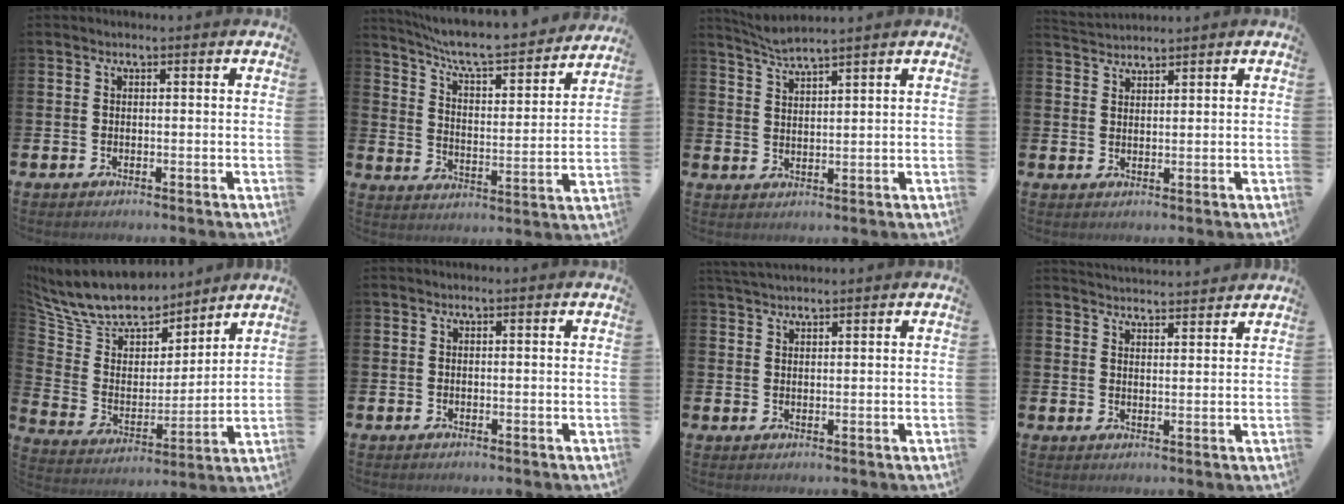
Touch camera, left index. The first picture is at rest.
{"total": 7.7, "force": [7.2, 0.9, 2.8], "torque": [-0.083, -0.054, 0.119]}
{"total": 3.6, "force": [3.5, -0.3, 0.6], "torque": [-0.022, -0.014, 0.063]}
{"total": 2.4, "force": [2.4, 0.3, -0.2], "torque": [-0.004, -0.007, 0.045]}
{"total": 11.7, "force": [10.8, 3.6, 2.7], "torque": [-0.103, -0.073, 0.192]}
{"total": 0.0}
{"total": 2.5, "force": [2.4, 0.3, 0.5], "torque": [-0.011, -0.006, 0.045]}
{"total": 3.8, "force": [3.8, 0.0, -0.2], "torque": [-0.001, -0.027, 0.069]}